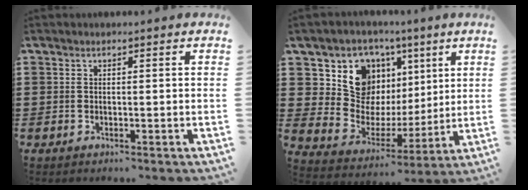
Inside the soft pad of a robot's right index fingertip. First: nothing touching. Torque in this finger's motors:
{"motor_torque": [1.29, 0.83, 0.55, 0.13]}